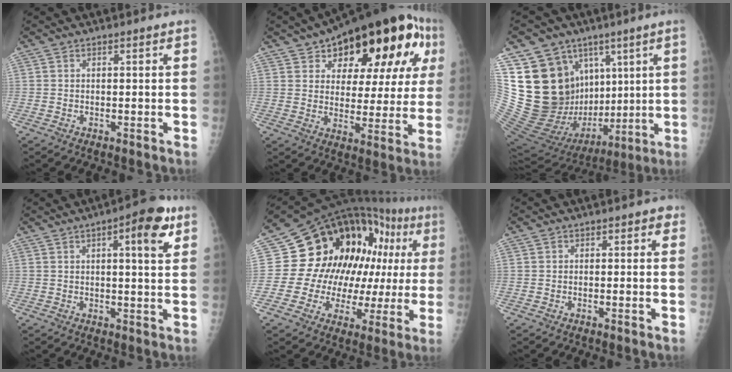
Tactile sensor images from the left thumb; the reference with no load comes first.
{"total": 24.7, "force": [11.5, 11.9, 18.4], "torque": [-0.229, 0.011, 0.165]}
{"total": 28.7, "force": [7.7, 20.5, 18.6], "torque": [-0.317, -0.004, 0.163]}
{"total": 8.9, "force": [3.8, 2.7, 7.6], "torque": [-0.088, -0.006, 0.045]}
{"total": 22.8, "force": [3.7, 13.9, 17.7], "torque": [-0.196, 0.029, 0.057]}
{"total": 1.8, "force": [0.5, 1.6, 0.7], "torque": [0.012, 0.003, 0.000]}